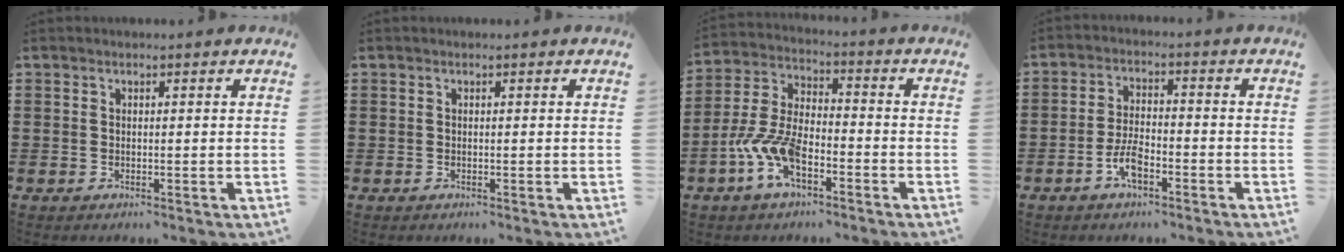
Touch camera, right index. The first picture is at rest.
{"total": 0.0}
{"total": 8.9, "force": [-4.2, 4.0, 6.8], "torque": [-0.177, -0.009, -0.084]}
{"total": 5.1, "force": [-2.6, 1.8, 4.0], "torque": [-0.094, -0.003, -0.054]}